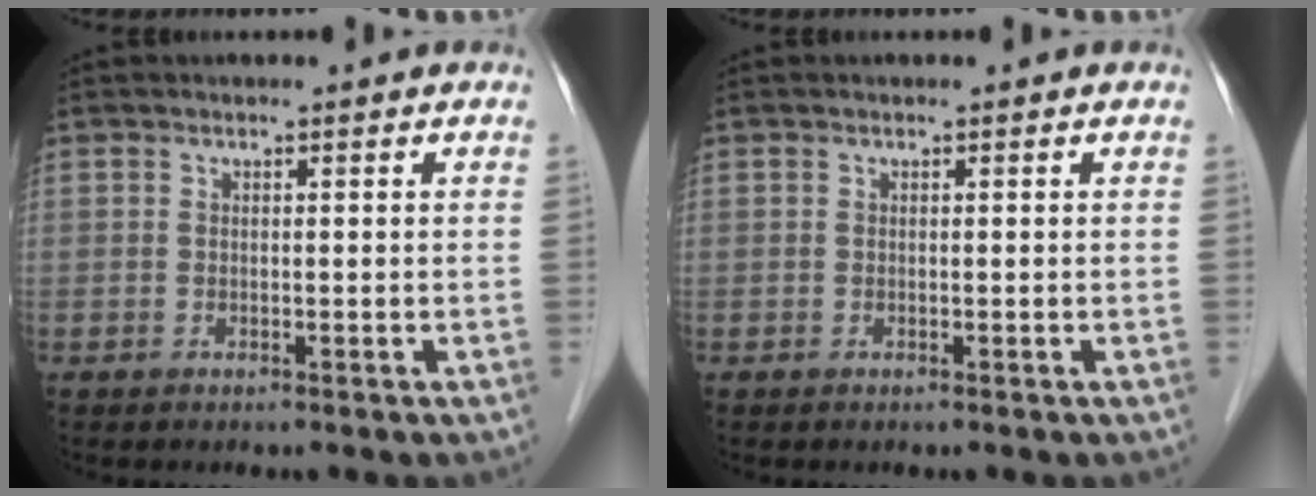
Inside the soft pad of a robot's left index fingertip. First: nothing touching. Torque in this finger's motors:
{"motor_torque": [0.00, 0.00, 0.00, 0.00]}